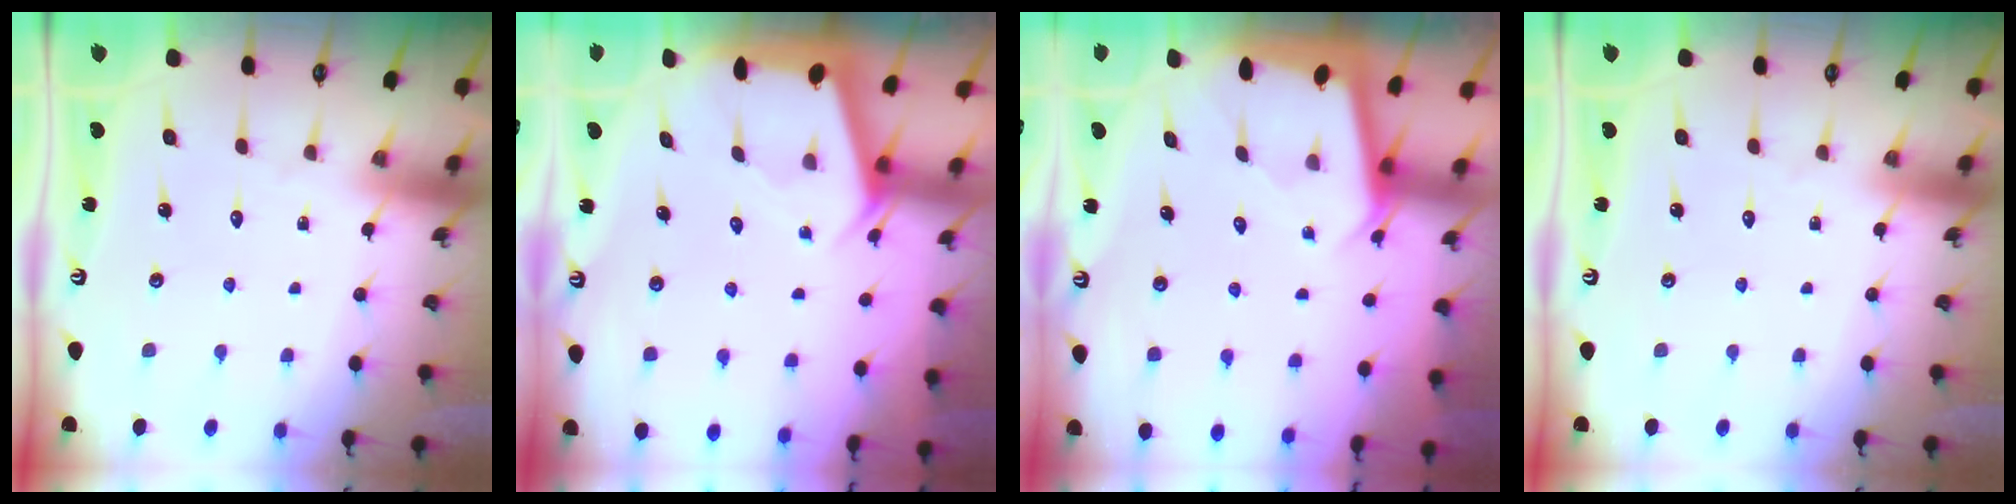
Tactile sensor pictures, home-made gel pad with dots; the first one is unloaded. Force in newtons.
{"total": 2.5, "press": 2.5, "slide": 0.3}
{"total": 2.0, "press": 2.0, "slide": 0.3}
{"total": 0.0}